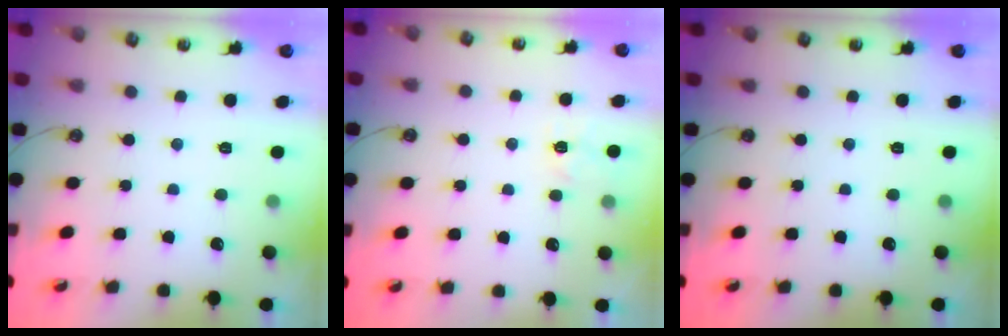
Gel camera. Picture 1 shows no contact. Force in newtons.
{"total": 3.5, "press": 3.4, "slide": 0.5}
{"total": 0.0}